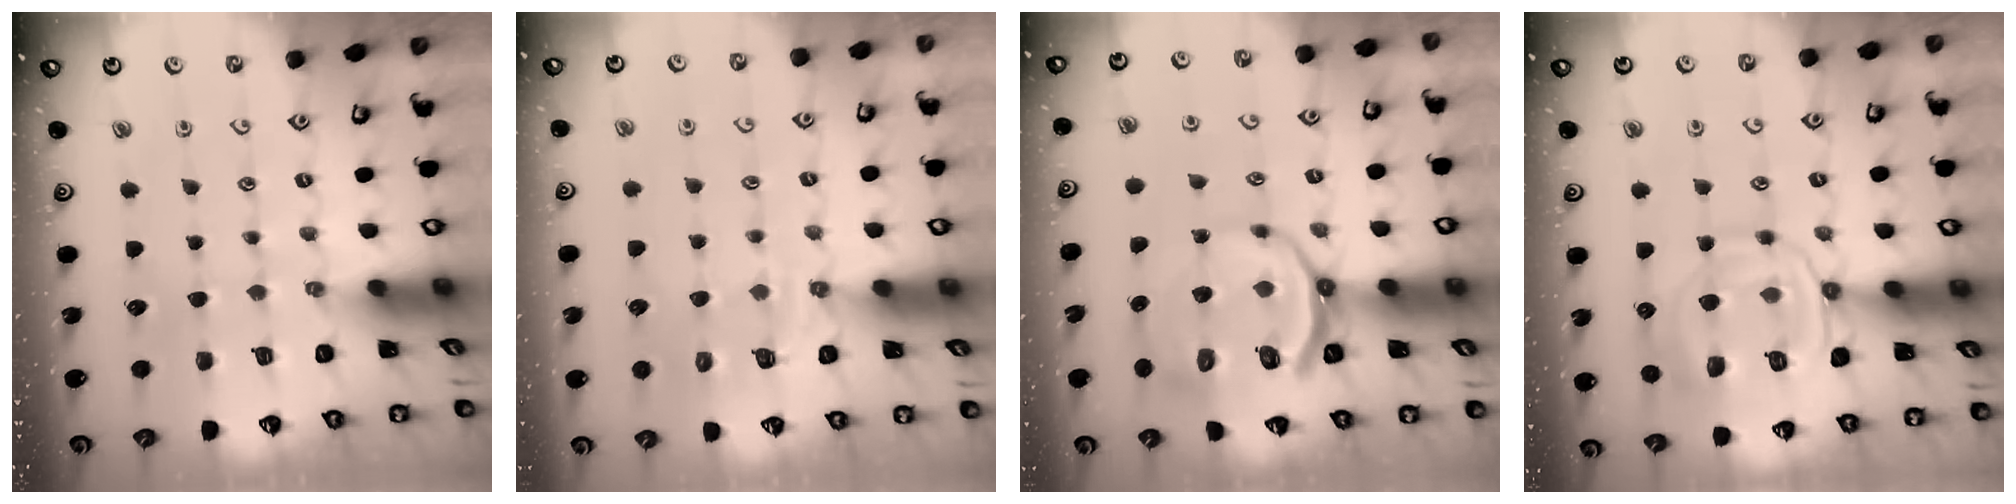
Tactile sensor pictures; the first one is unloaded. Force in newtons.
{"total": 4.6, "press": 4.3, "slide": 1.6}
{"total": 11.1, "press": 10.7, "slide": 3.1}
{"total": 14.2, "press": 14.2, "slide": 1.2}